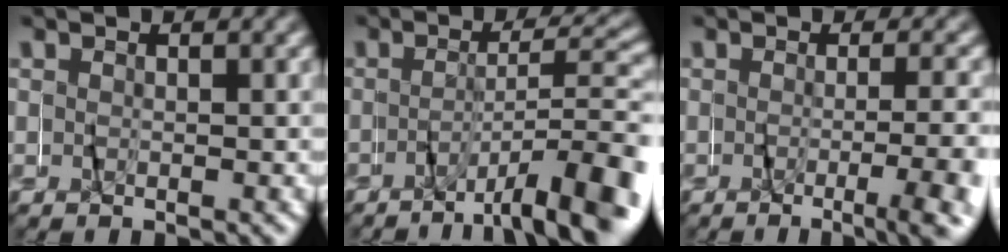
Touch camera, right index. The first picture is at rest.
{"total": 7.2, "force": [-5.4, -0.1, 4.7], "torque": [-0.078, -0.006, -0.084]}
{"total": 4.6, "force": [-2.8, -0.6, 3.6], "torque": [-0.038, -0.008, -0.041]}